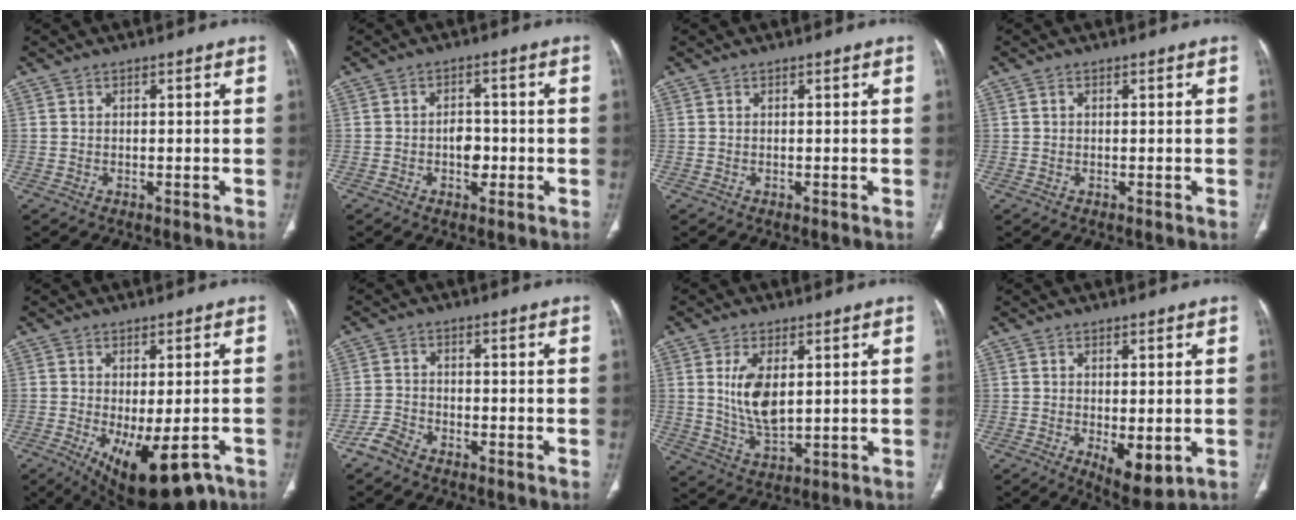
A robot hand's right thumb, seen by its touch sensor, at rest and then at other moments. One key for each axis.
{"total": 4.1, "fx": -1.0, "fy": 2.7, "fz": 2.9, "tx": -0.028, "ty": 0.011, "tz": -0.015}
{"total": 0.0}
{"total": 0.5, "fx": 0.1, "fy": 0.4, "fz": 0.3, "tx": -0.004, "ty": 0.001, "tz": 0.001}
{"total": 14.4, "fx": -7.2, "fy": 5.9, "fz": 11.0, "tx": -0.140, "ty": -0.011, "tz": -0.094}
{"total": 3.5, "fx": -2.8, "fy": 1.6, "fz": 1.3, "tx": -0.029, "ty": 0.014, "tz": -0.060}
{"total": 8.9, "fx": 1.8, "fy": 4.5, "fz": 7.4, "tx": -0.139, "ty": -0.017, "tz": 0.046}
{"total": 6.9, "fx": -1.5, "fy": 3.0, "fz": 6.0, "tx": -0.084, "ty": -0.020, "tz": -0.012}